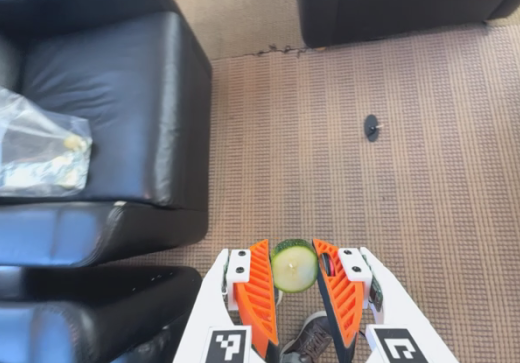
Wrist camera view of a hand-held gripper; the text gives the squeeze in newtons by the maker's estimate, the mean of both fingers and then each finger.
{"total": 8.5, "left": 8.4, "right": 8.6}